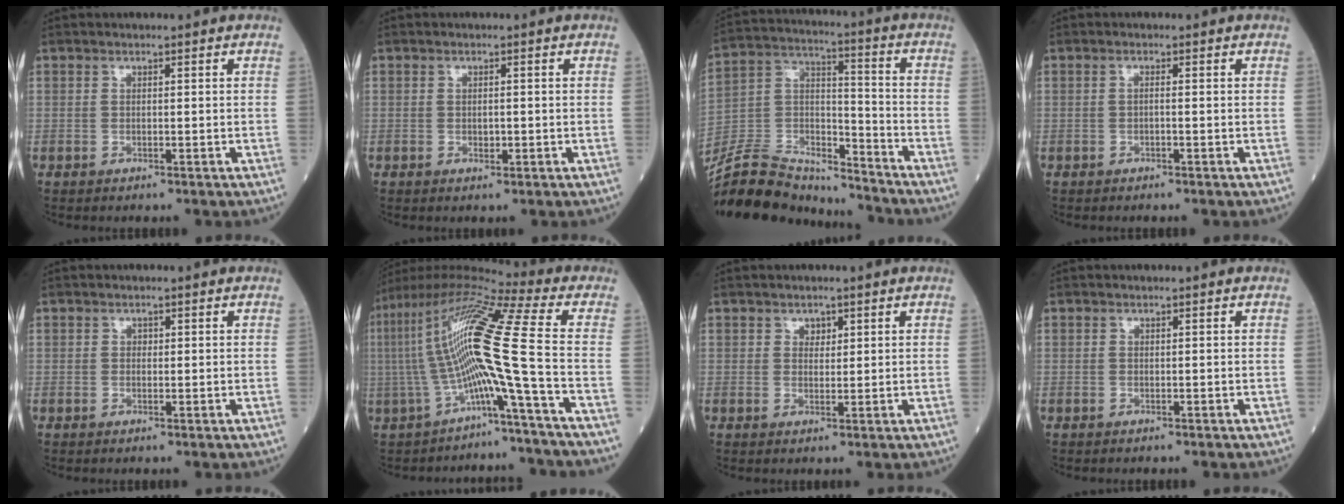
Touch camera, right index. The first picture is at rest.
{"total": 1.2, "force": [-0.3, 0.6, 1.0], "torque": [-0.019, -0.001, -0.002]}
{"total": 20.5, "force": [-19.5, 4.0, 4.6], "torque": [-0.118, 0.022, -0.334]}
{"total": 0.6, "force": [-0.2, 0.0, 0.6], "torque": [-0.013, 0.002, -0.005]}
{"total": 0.5, "force": [0.1, 0.4, 0.2], "torque": [0.001, 0.002, 0.000]}
{"total": 15.1, "force": [-3.1, -2.2, 14.6], "torque": [-0.290, 0.028, -0.070]}
{"total": 1.5, "force": [0.9, 1.0, 0.7], "torque": [-0.008, -0.004, 0.013]}
{"total": 0.0}